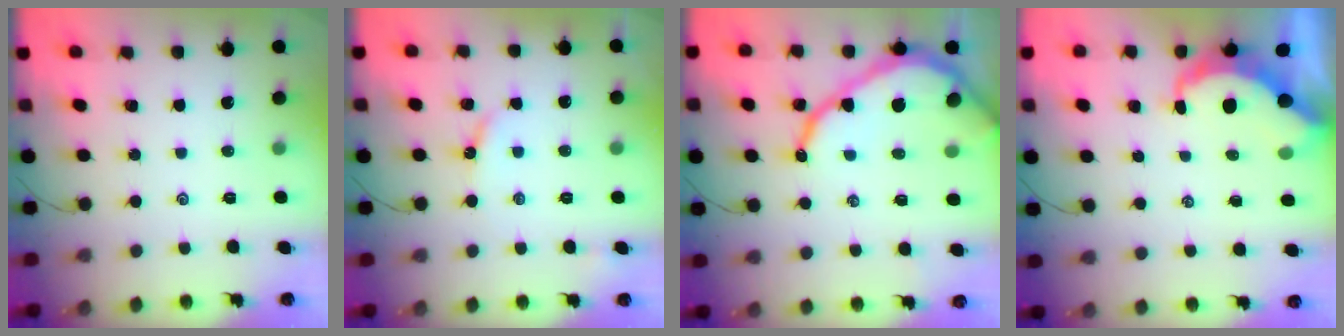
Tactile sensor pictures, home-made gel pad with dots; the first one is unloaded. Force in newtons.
{"total": 4.5, "press": 4.4, "slide": 0.5}
{"total": 13.2, "press": 13.2, "slide": 1.2}
{"total": 7.5, "press": 7.5, "slide": 0.9}